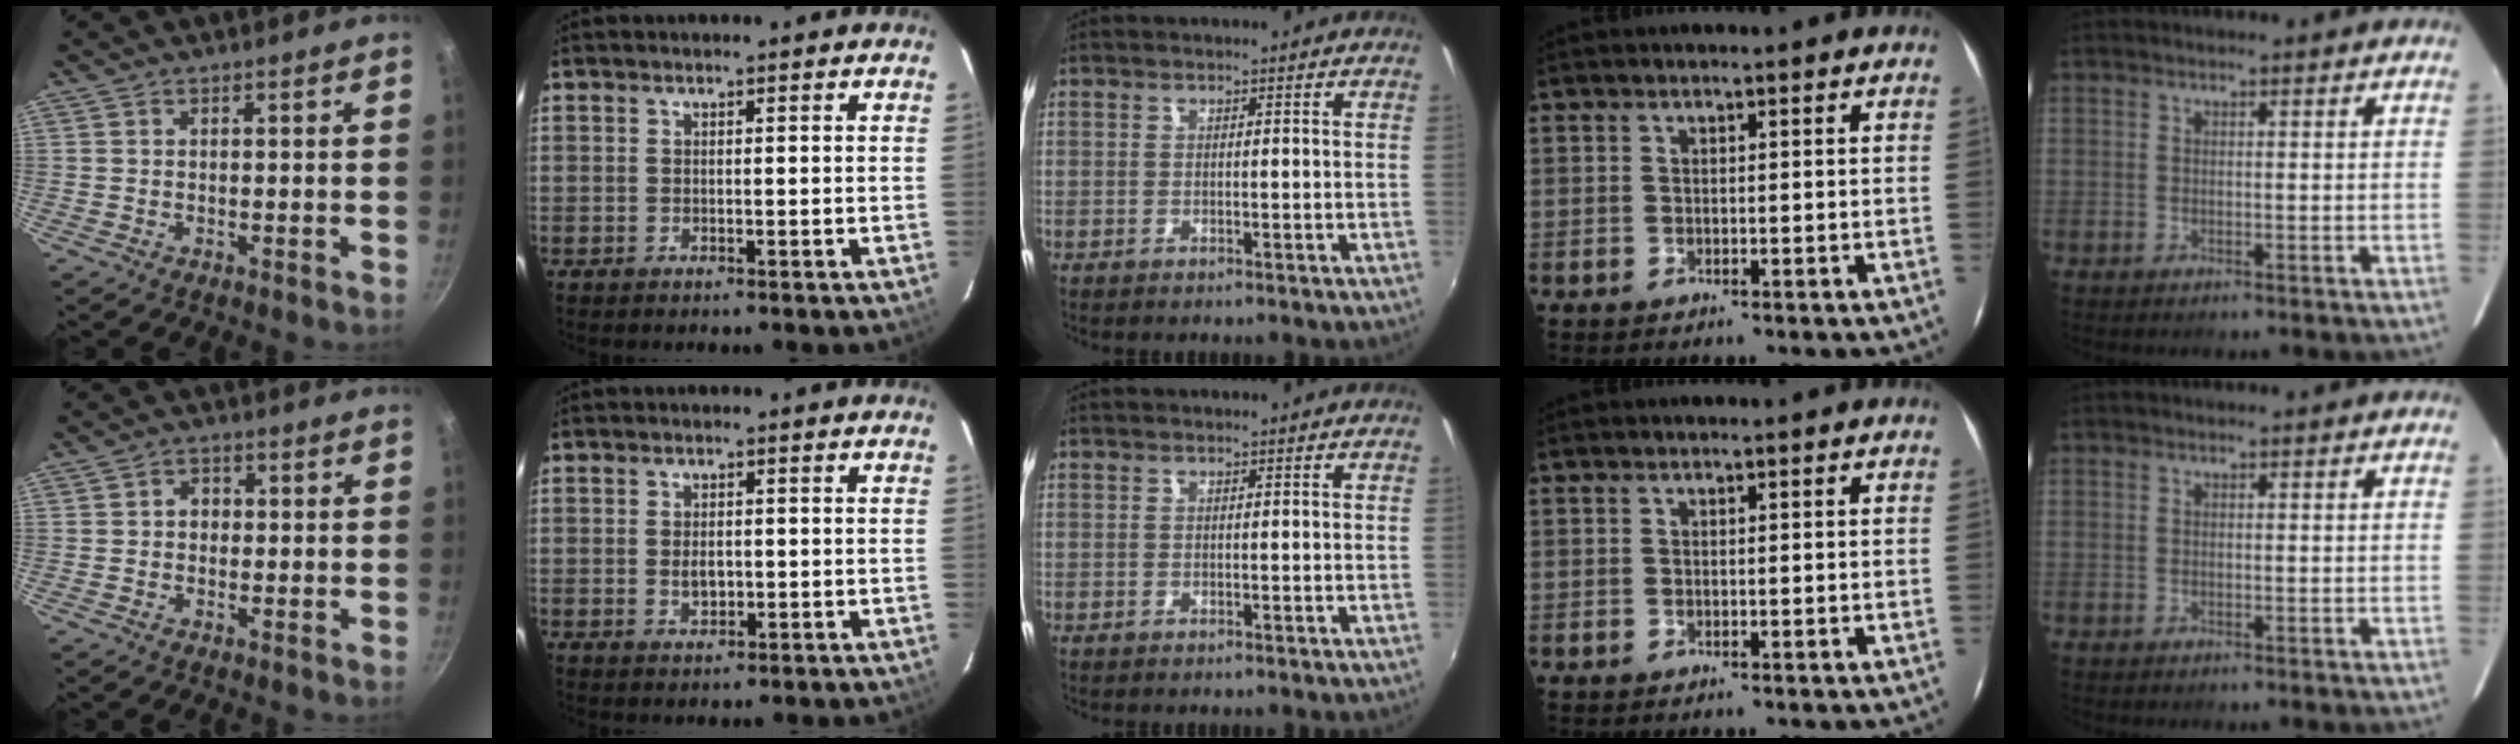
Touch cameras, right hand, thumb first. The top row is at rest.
{"thumb": {"total": 3.0, "force": [0.0, 2.6, 1.5], "torque": [-0.008, 0.009, -0.003]}, "index": {"total": 2.9, "force": [-0.3, 1.9, 2.1], "torque": [-0.035, -0.002, -0.003]}}